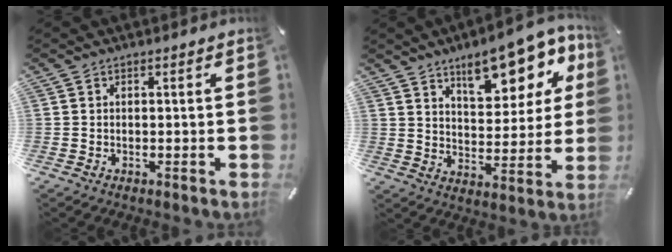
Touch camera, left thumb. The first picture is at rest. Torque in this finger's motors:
{"motor_torque": [2.49, 2.52, 1.40, -1.36, 0.17]}